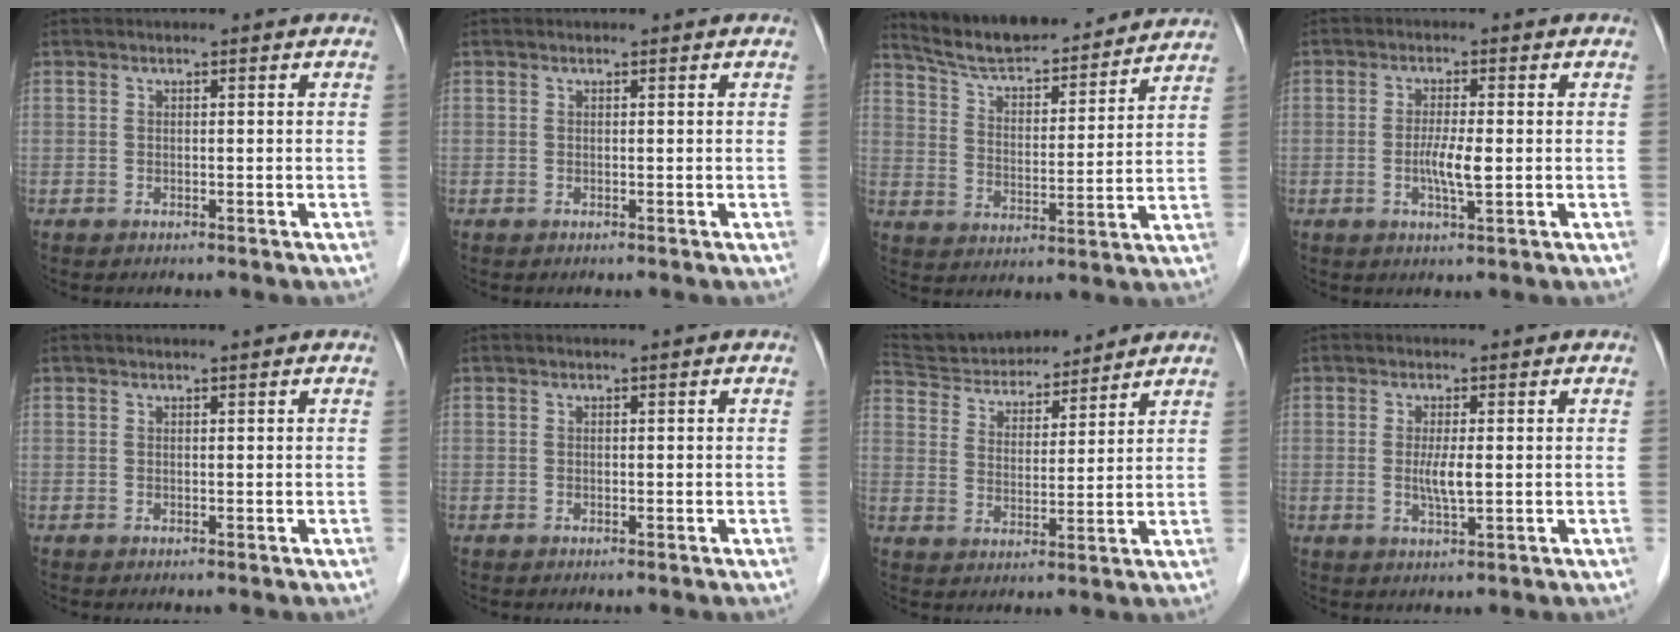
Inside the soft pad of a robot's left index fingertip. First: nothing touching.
{"total": 0.0}
{"total": 18.6, "force": [17.3, 3.4, 5.9], "torque": [-0.091, 0.011, 0.257]}
{"total": 3.9, "force": [-0.5, 0.4, 3.8], "torque": [-0.078, -0.006, -0.010]}
{"total": 0.6, "force": [0.5, -0.1, 0.2], "torque": [-0.006, 0.003, 0.010]}
{"total": 0.0}
{"total": 14.7, "force": [13.8, 3.4, 3.8], "torque": [-0.073, 0.027, 0.236]}
{"total": 3.1, "force": [0.0, 0.3, 3.1], "torque": [-0.065, -0.006, 0.002]}